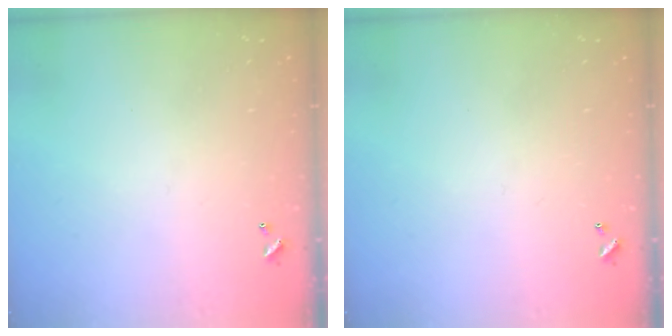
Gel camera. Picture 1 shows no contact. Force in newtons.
{"total": 0.0}